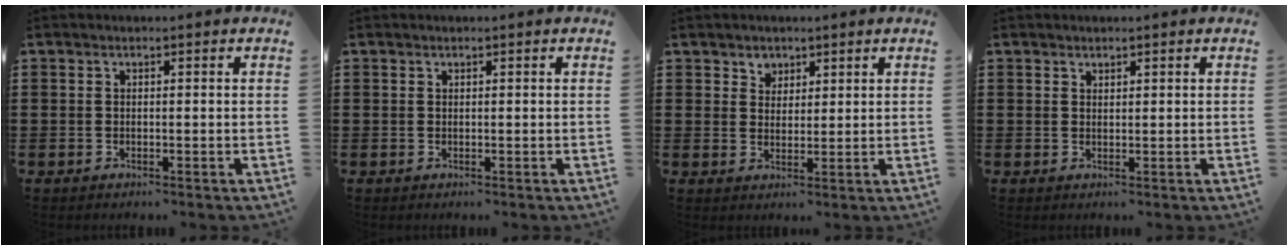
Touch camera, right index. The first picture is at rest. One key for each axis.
{"total": 0.0}
{"total": 2.8, "fx": 1.9, "fy": 2.0, "fz": 0.0, "tx": -0.012, "ty": 0.010, "tz": 0.035}
{"total": 0.9, "fx": 0.9, "fy": 0.3, "fz": -0.1, "tx": 0.000, "ty": 0.001, "tz": 0.017}